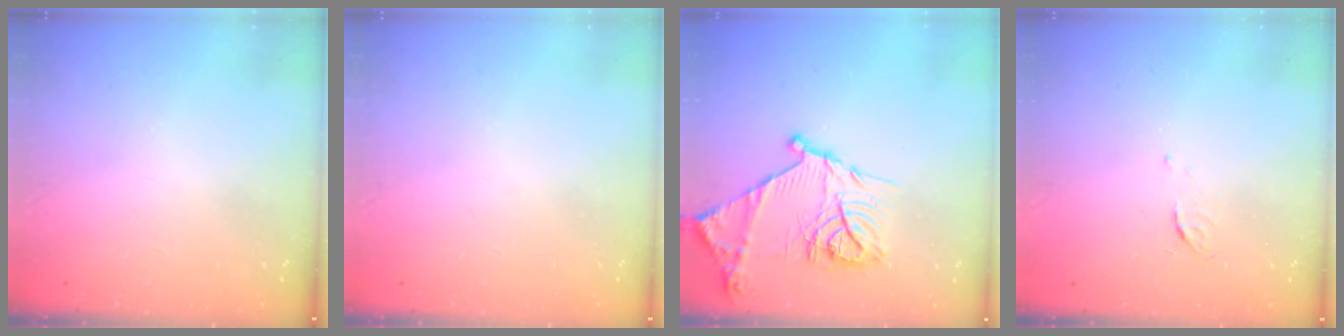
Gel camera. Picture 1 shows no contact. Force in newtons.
{"total": 0.0}
{"total": 18.7, "press": 18.6, "slide": 1.4}
{"total": 3.7, "press": 3.6, "slide": 0.5}